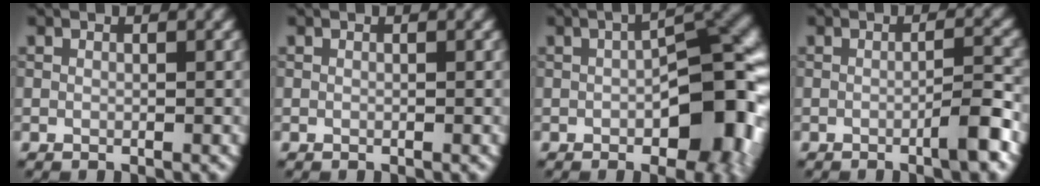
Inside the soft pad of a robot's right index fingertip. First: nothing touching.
{"total": 0.0}
{"total": 9.7, "force": [-2.4, 4.3, 8.3], "torque": [-0.101, 0.009, -0.037]}
{"total": 3.2, "force": [-1.4, 0.4, 2.8], "torque": [-0.037, 0.011, -0.028]}